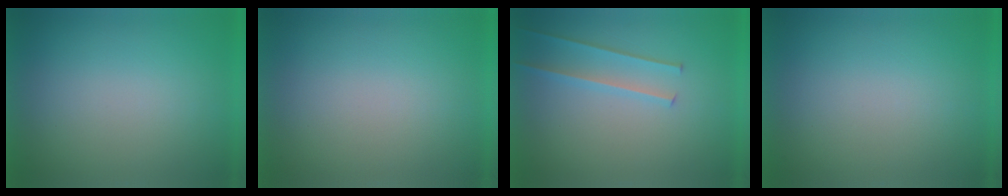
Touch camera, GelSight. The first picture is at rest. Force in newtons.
{"total": 1.2}
{"total": 2.0}
{"total": 0.0}